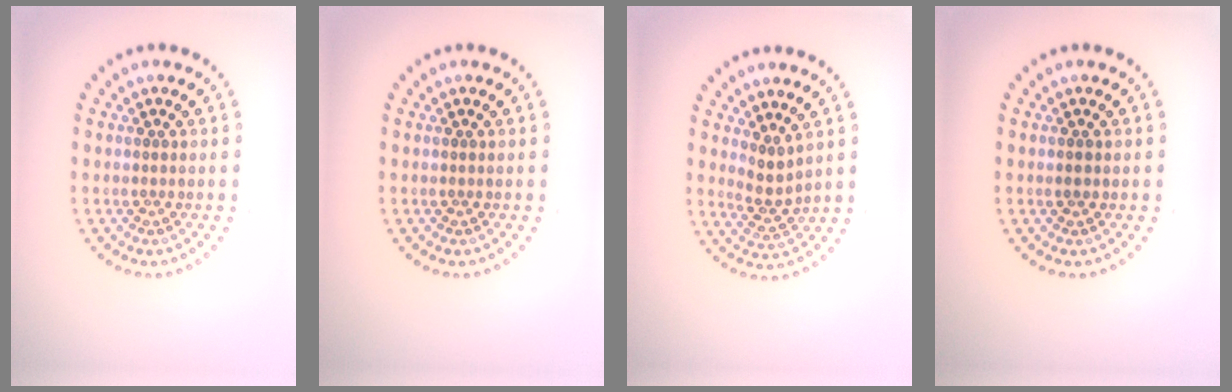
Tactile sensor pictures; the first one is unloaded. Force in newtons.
{"total": 0.0}
{"total": 2.1, "press": 1.6, "slide": 1.4}
{"total": 0.8, "press": 0.8, "slide": 0.0}